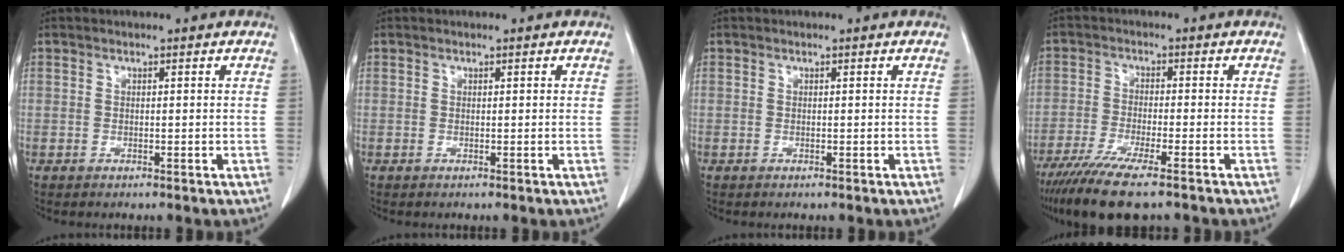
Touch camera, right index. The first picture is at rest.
{"total": 0.0}
{"total": 0.0}
{"total": 10.3, "force": [-7.8, 0.8, 6.8], "torque": [-0.115, -0.026, -0.129]}